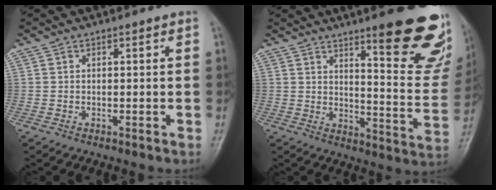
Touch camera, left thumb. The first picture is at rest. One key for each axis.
{"total": 19.5, "fx": 12.0, "fy": 4.2, "fz": 14.8, "tx": -0.145, "ty": -0.083, "tz": 0.163}